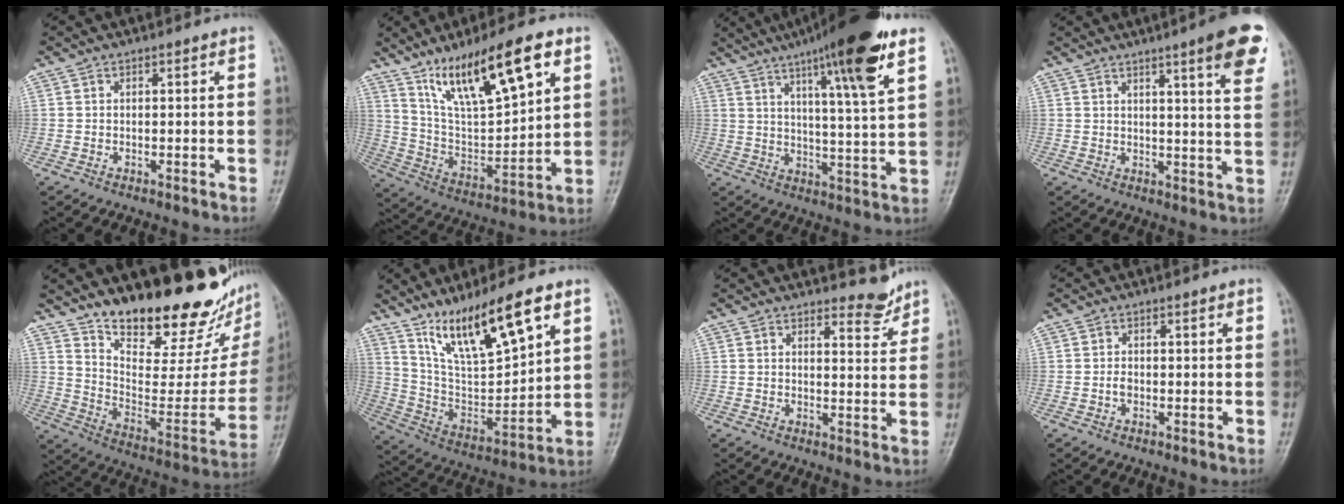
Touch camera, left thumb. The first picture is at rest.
{"total": 19.4, "force": [10.9, 5.5, 15.0], "torque": [-0.232, -0.035, 0.208]}
{"total": 17.8, "force": [10.3, 1.6, 14.4], "torque": [-0.215, -0.036, 0.156]}
{"total": 12.0, "force": [6.8, 1.3, 9.8], "torque": [-0.111, -0.030, 0.079]}
{"total": 26.6, "force": [20.3, 9.0, 14.7], "torque": [-0.184, -0.117, 0.301]}
{"total": 17.5, "force": [10.9, 4.3, 12.9], "torque": [-0.210, -0.046, 0.216]}
{"total": 3.9, "force": [3.6, 1.3, 0.7], "torque": [0.007, -0.035, 0.049]}
{"total": 1.4, "force": [-0.4, 1.0, 1.0], "torque": [-0.014, 0.007, -0.009]}